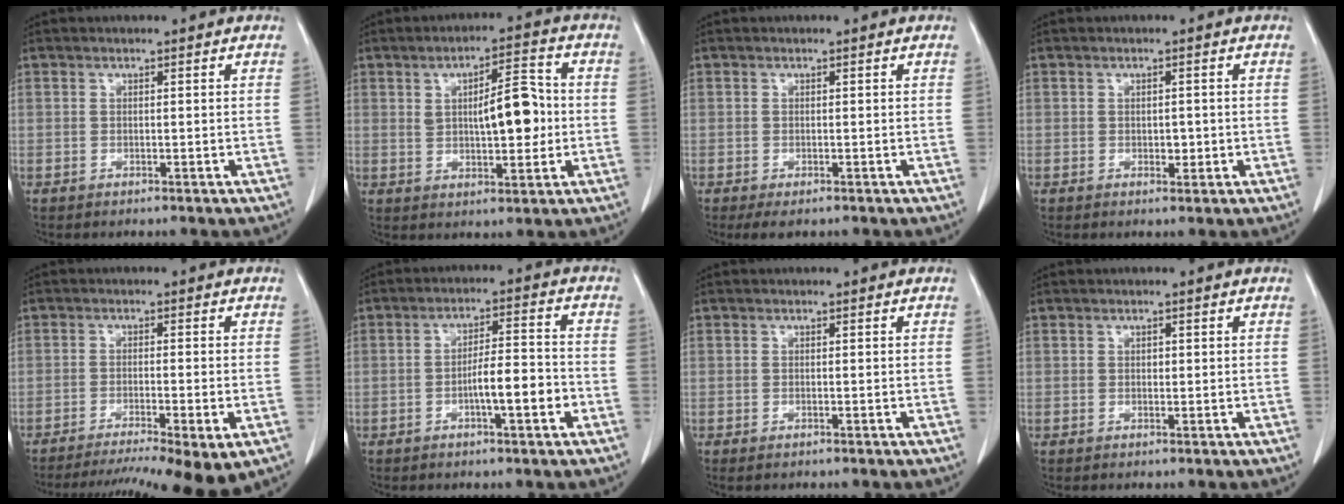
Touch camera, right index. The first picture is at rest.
{"total": 8.8, "force": [0.5, 2.9, 8.3], "torque": [-0.124, 0.012, 0.013]}
{"total": 2.1, "force": [-1.3, 1.0, 1.3], "torque": [-0.023, -0.004, -0.013]}
{"total": 1.7, "force": [-0.2, 1.2, 1.2], "torque": [-0.014, 0.001, 0.000]}
{"total": 14.5, "force": [-10.7, 1.3, 9.7], "torque": [-0.127, -0.026, -0.154]}
{"total": 6.7, "force": [-2.4, 1.0, 6.1], "torque": [-0.104, 0.011, -0.039]}
{"total": 0.6, "force": [-0.5, 0.1, 0.4], "torque": [-0.014, -0.003, -0.007]}
{"total": 0.5, "force": [0.1, 0.4, 0.3], "torque": [-0.006, 0.001, 0.001]}